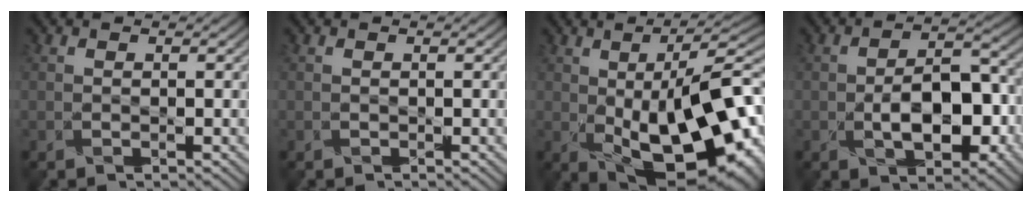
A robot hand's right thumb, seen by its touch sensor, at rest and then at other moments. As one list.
[{"total": 0.0}, {"total": 18.0, "force": [-2.9, 8.3, 15.7], "torque": [-0.226, -0.018, -0.028]}, {"total": 7.9, "force": [-2.2, 4.2, 6.3], "torque": [-0.094, 0.004, -0.036]}]